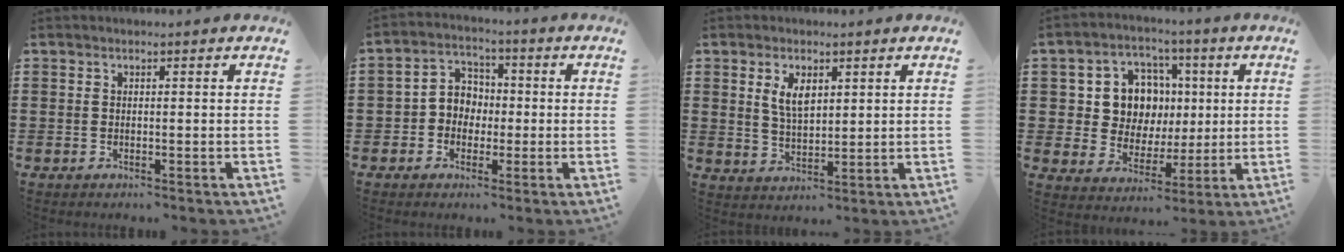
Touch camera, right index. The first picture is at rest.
{"total": 4.6, "force": [-0.9, 4.3, 1.5], "torque": [-0.044, 0.016, -0.022]}
{"total": 4.5, "force": [2.0, 2.2, 3.5], "torque": [-0.067, 0.003, 0.033]}
{"total": 9.7, "force": [1.9, 8.4, 4.5], "torque": [-0.109, 0.018, 0.040]}